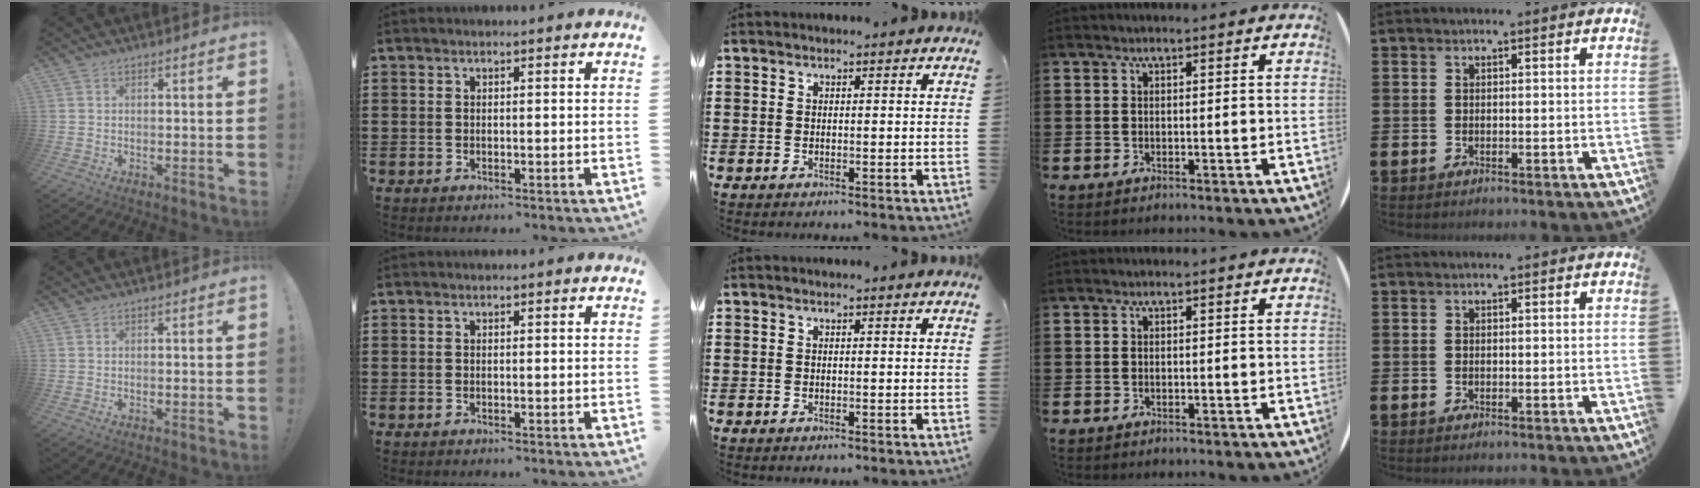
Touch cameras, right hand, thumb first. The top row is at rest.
{}